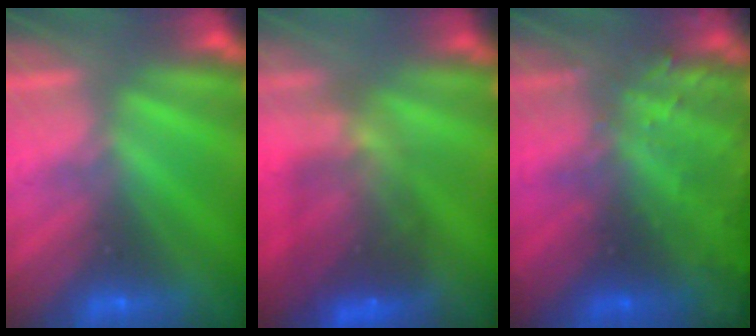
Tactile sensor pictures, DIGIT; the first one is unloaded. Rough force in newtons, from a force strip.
{"total": 9.2}
{"total": 7.7}